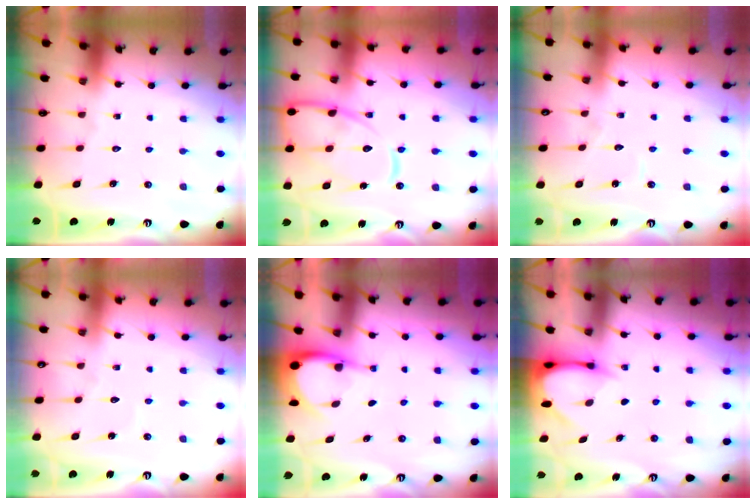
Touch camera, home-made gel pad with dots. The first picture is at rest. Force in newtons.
{"total": 14.5, "press": 14.4, "slide": 1.4}
{"total": 2.9, "press": 2.9, "slide": 0.3}
{"total": 2.6, "press": 2.6, "slide": 0.3}
{"total": 4.0, "press": 4.0, "slide": 0.2}
{"total": 3.4, "press": 3.4, "slide": 0.3}